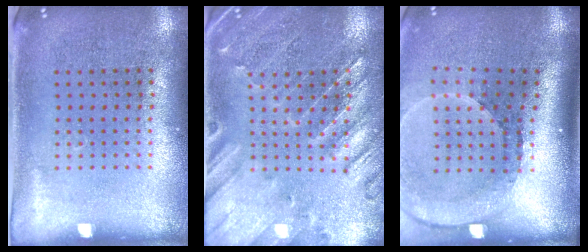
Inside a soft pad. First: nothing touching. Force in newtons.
{"total": 0.6, "press": 0.4, "slide": 0.4}
{"total": 2.7, "press": 1.8, "slide": 1.9}